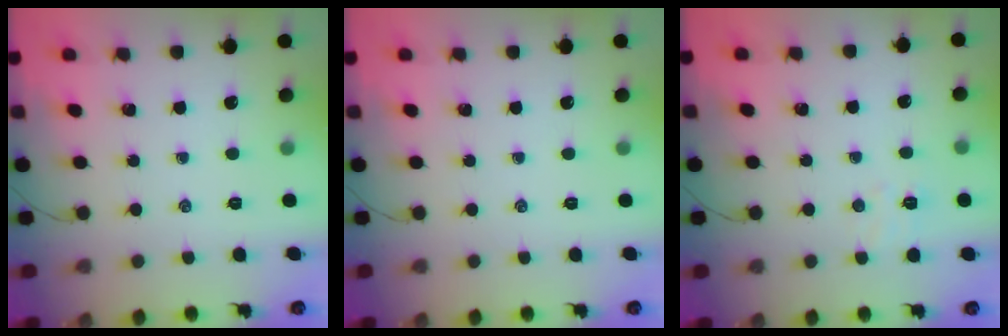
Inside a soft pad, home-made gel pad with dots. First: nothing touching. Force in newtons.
{"total": 0.0}
{"total": 5.3, "press": 5.1, "slide": 1.2}